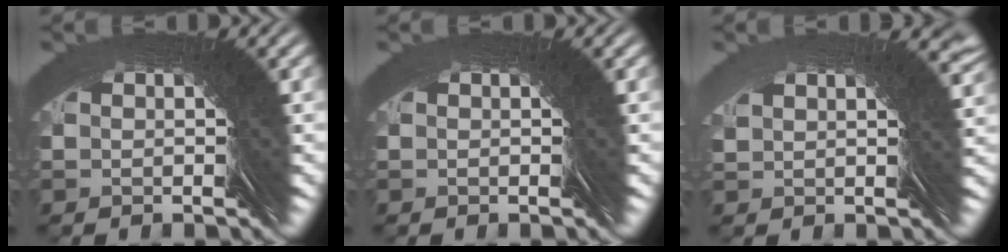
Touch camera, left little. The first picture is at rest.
{"total": 0.0}
{"total": 4.2, "force": [1.3, -3.5, -1.8], "torque": [0.057, 0.024, 0.021]}